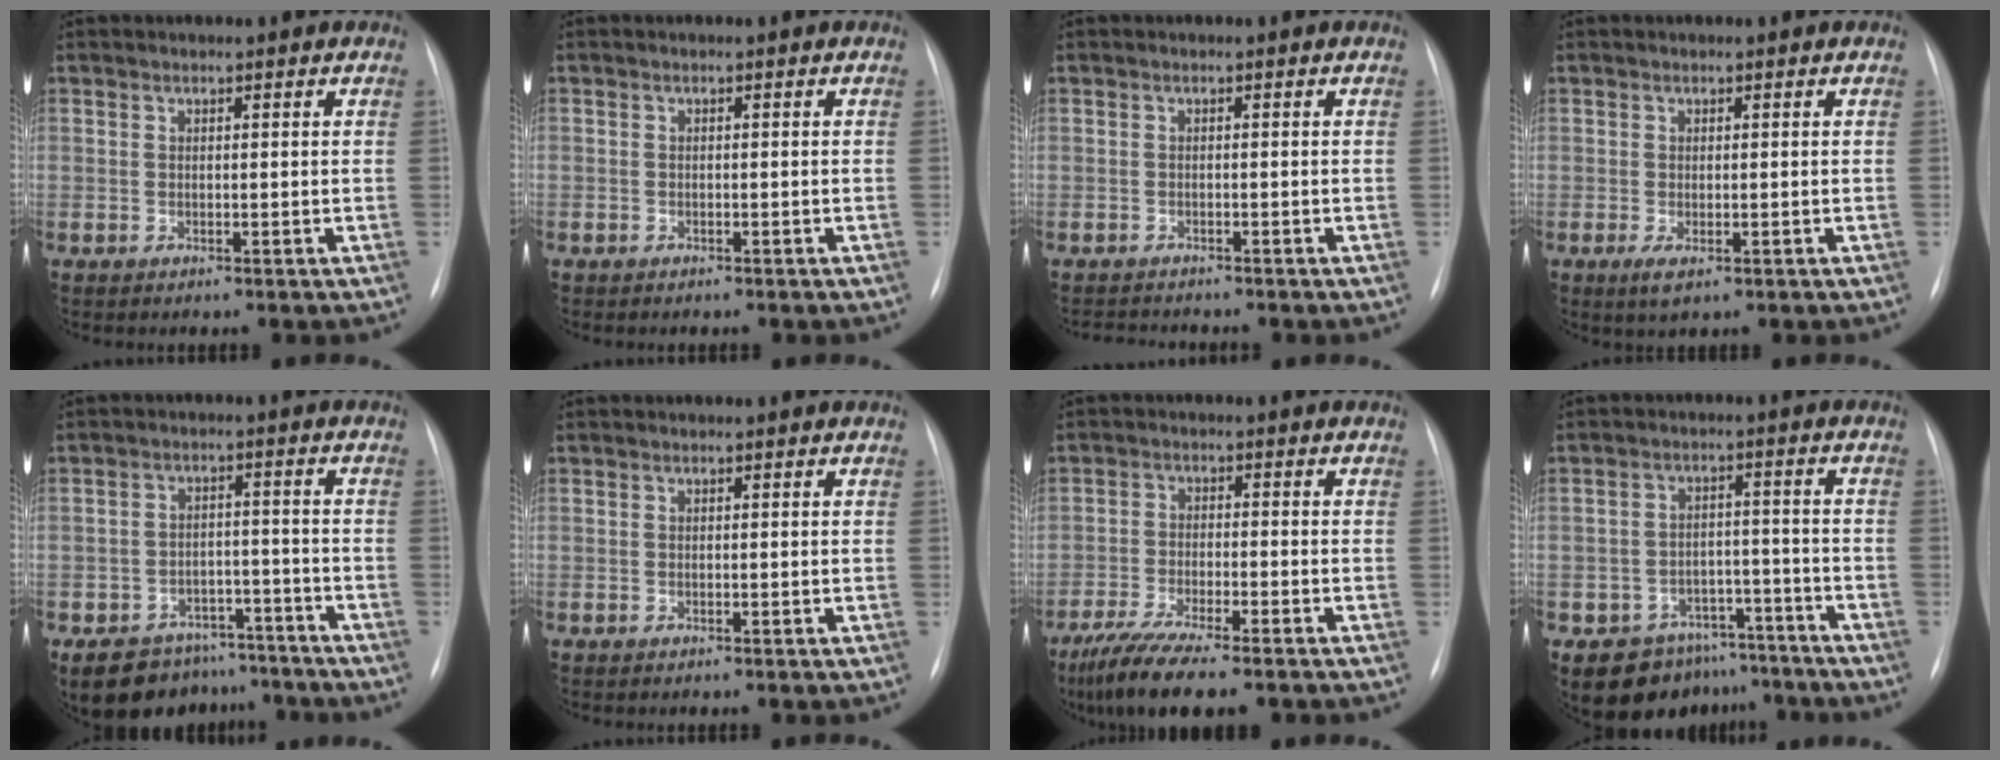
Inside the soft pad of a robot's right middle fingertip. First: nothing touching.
{"total": 0.9, "force": [-0.7, 0.6, 0.2], "torque": [-0.007, 0.002, -0.008]}
{"total": 2.7, "force": [-2.7, 0.2, 0.3], "torque": [-0.002, -0.010, -0.041]}
{"total": 2.3, "force": [-0.9, 0.8, 1.9], "torque": [-0.030, -0.005, -0.008]}
{"total": 11.2, "force": [-9.0, 6.2, 2.4], "torque": [-0.032, 0.020, -0.122]}
{"total": 0.0}
{"total": 10.9, "force": [-8.5, 1.3, 6.7], "torque": [-0.117, -0.026, -0.138]}
{"total": 9.5, "force": [-7.1, 6.0, 1.5], "torque": [-0.007, 0.035, -0.096]}